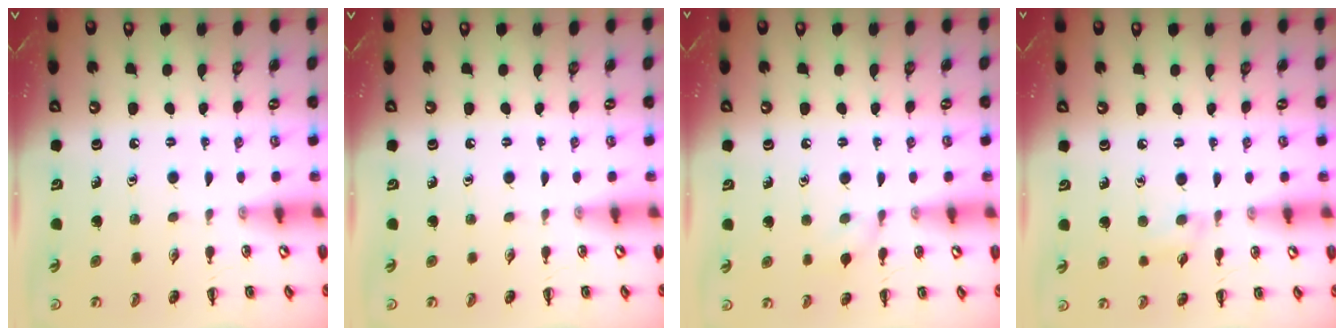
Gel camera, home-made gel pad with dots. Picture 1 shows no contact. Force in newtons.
{"total": 0.0}
{"total": 5.6, "press": 5.2, "slide": 1.9}
{"total": 5.8, "press": 5.4, "slide": 2.1}